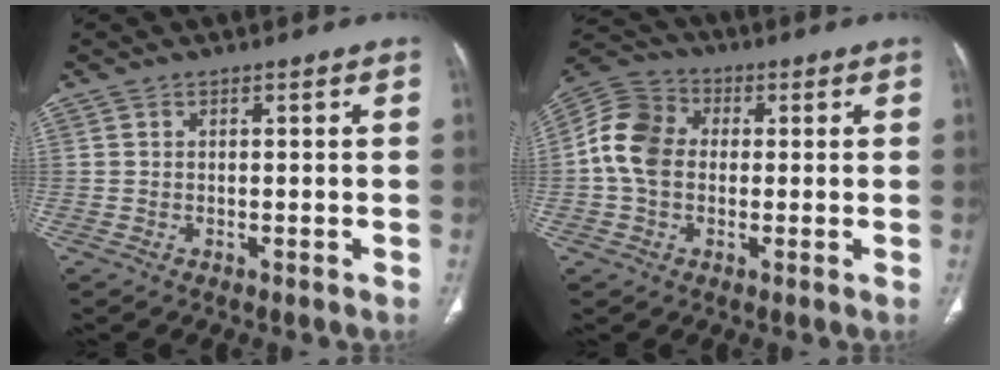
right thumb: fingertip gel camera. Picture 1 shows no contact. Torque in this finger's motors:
{"motor_torque": [-0.09, 0.61, 0.92, -0.09, 0.08]}